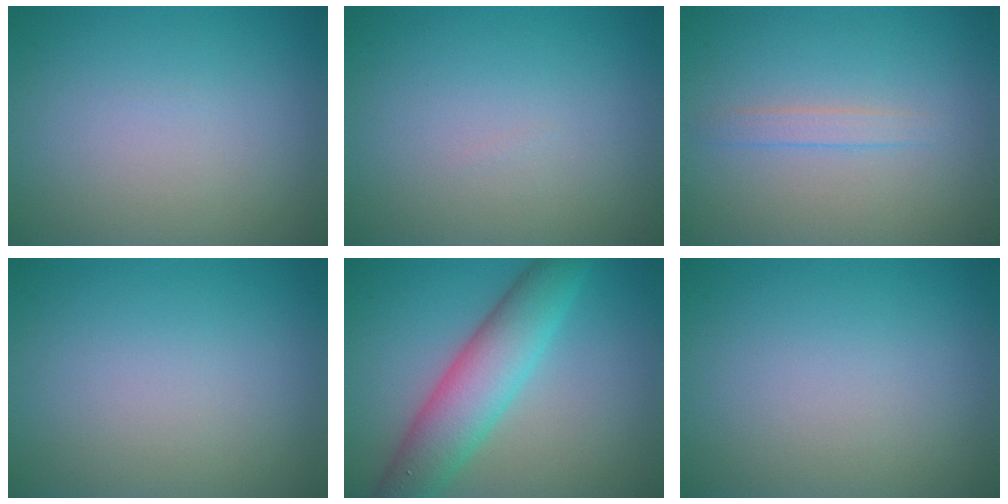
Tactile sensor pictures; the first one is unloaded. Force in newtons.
{"total": 0.0}
{"total": 1.3, "press": 1.3, "slide": 0.1}
{"total": 0.0}
{"total": 6.6, "press": 6.6, "slide": 0.1}
{"total": 0.0}